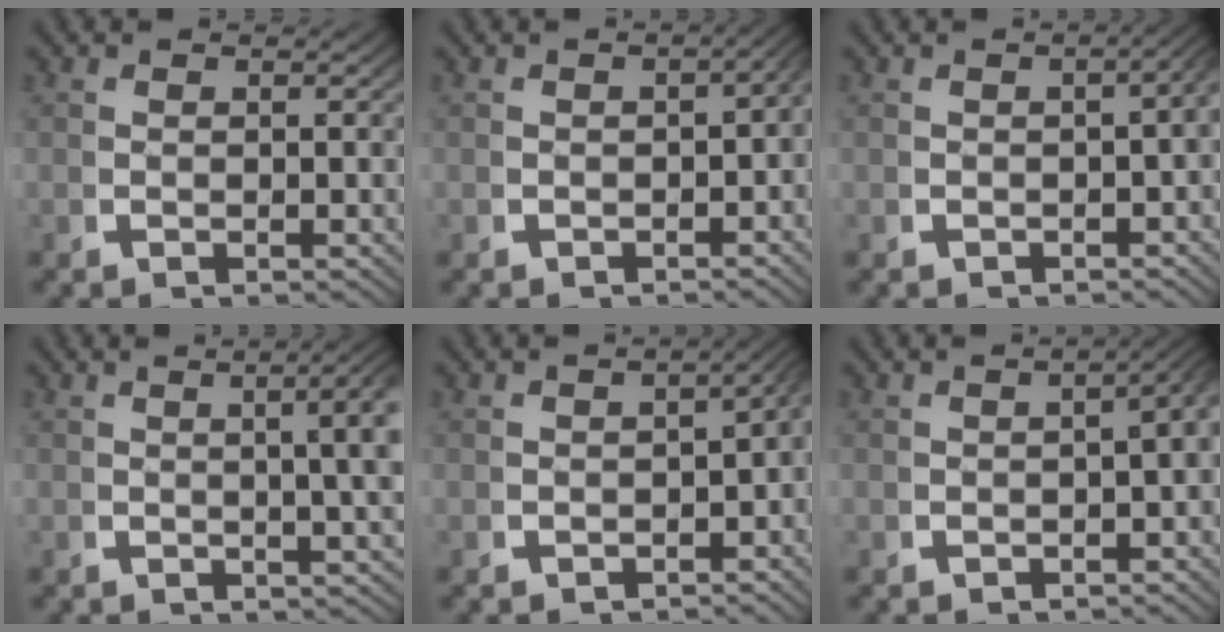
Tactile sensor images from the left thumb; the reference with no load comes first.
{"total": 3.1, "force": [-0.8, 1.7, 2.5], "torque": [-0.024, 0.008, -0.013]}
{"total": 4.5, "force": [-0.2, 2.4, 3.8], "torque": [-0.034, 0.021, -0.012]}
{"total": 8.5, "force": [3.0, 3.9, 7.0], "torque": [-0.053, 0.039, 0.021]}
{"total": 4.4, "force": [-0.2, 2.9, 3.3], "torque": [-0.029, 0.019, -0.013]}
{"total": 5.4, "force": [0.3, 3.3, 4.2], "torque": [-0.040, 0.026, -0.009]}